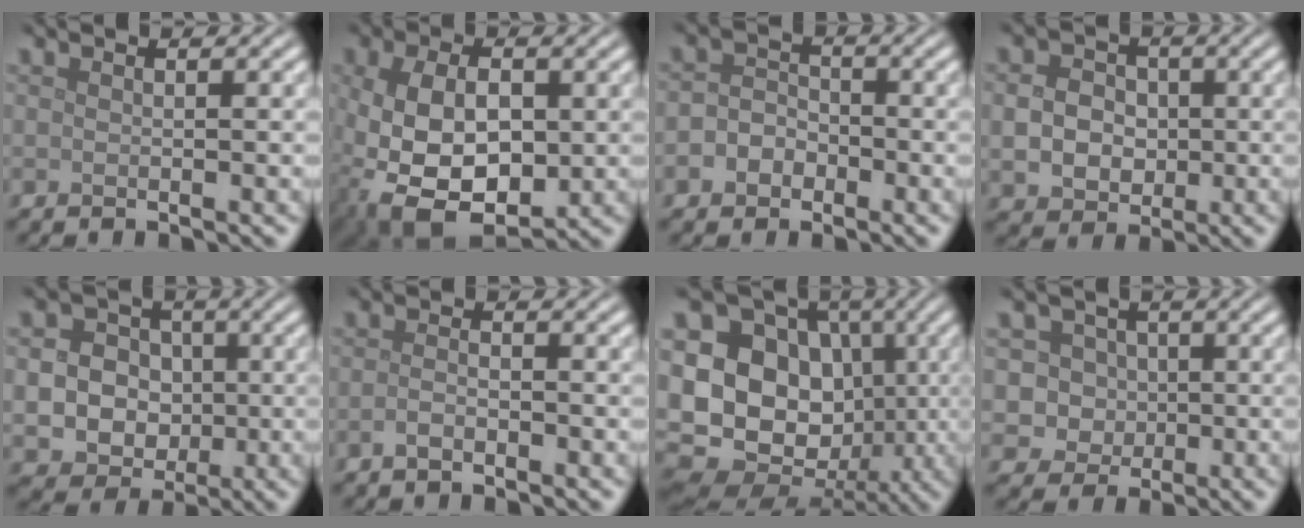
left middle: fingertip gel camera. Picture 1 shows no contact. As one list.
[{"total": 11.0, "force": [-1.7, 7.1, 8.1], "torque": [-0.186, -0.040, -0.009]}, {"total": 2.6, "force": [-1.0, 2.1, 1.1], "torque": [-0.004, 0.003, -0.026]}, {"total": 4.9, "force": [-0.2, 4.2, 2.5], "torque": [-0.041, 0.003, -0.014]}, {"total": 6.8, "force": [-0.5, 6.2, 2.7], "torque": [-0.042, 0.010, -0.030]}, {"total": 1.3, "force": [-0.8, 0.5, 0.9], "torque": [-0.021, 0.000, -0.018]}, {"total": 14.2, "force": [0.0, 11.7, 8.1], "torque": [-0.149, -0.001, -0.015]}, {"total": 4.2, "force": [0.7, 3.9, 1.4], "torque": [0.001, 0.015, 0.001]}]